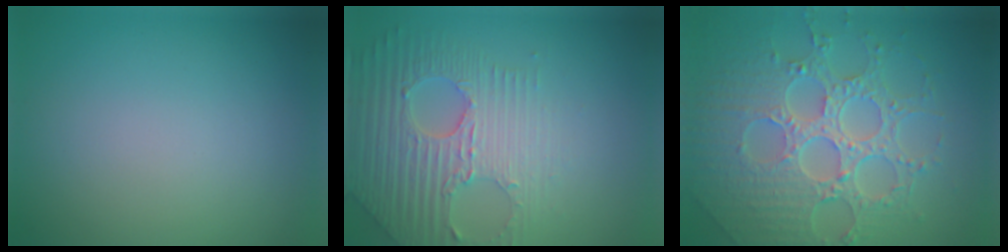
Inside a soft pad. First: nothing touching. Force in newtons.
{"total": 6.1, "press": 4.9, "slide": 3.7}
{"total": 8.1, "press": 6.0, "slide": 5.5}